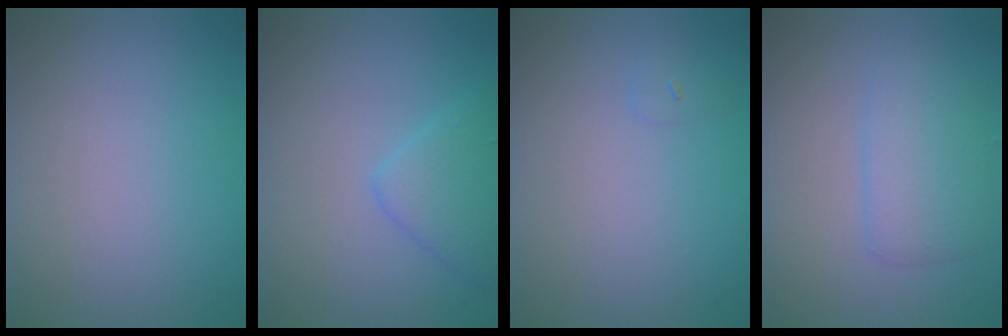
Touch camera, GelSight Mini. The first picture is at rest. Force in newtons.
{"total": 2.7, "press": 2.7, "slide": 0.2}
{"total": 0.6, "press": 0.6, "slide": 0.1}
{"total": 2.9, "press": 2.9, "slide": 0.2}